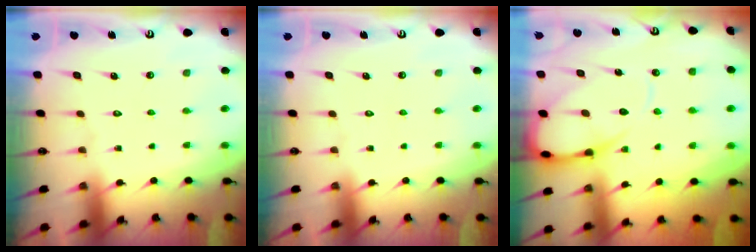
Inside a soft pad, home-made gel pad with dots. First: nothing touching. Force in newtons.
{"total": 0.0}
{"total": 11.5, "press": 11.5, "slide": 1.2}